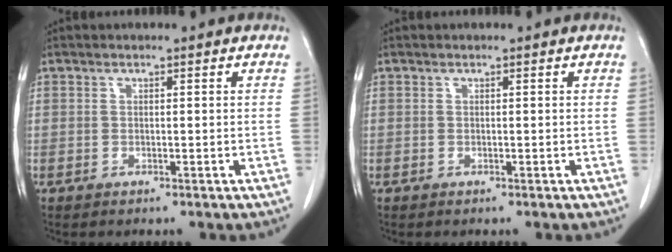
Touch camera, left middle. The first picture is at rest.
{"total": 0.0}